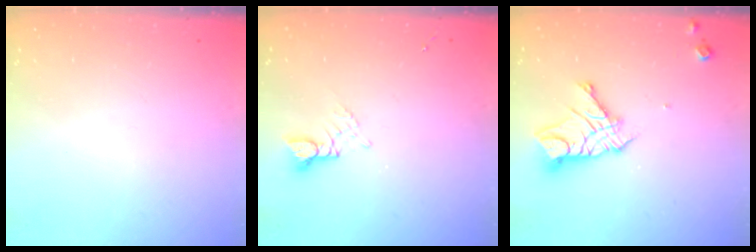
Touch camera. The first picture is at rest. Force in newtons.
{"total": 2.9, "press": 2.9, "slide": 0.4}
{"total": 12.3, "press": 12.2, "slide": 1.1}